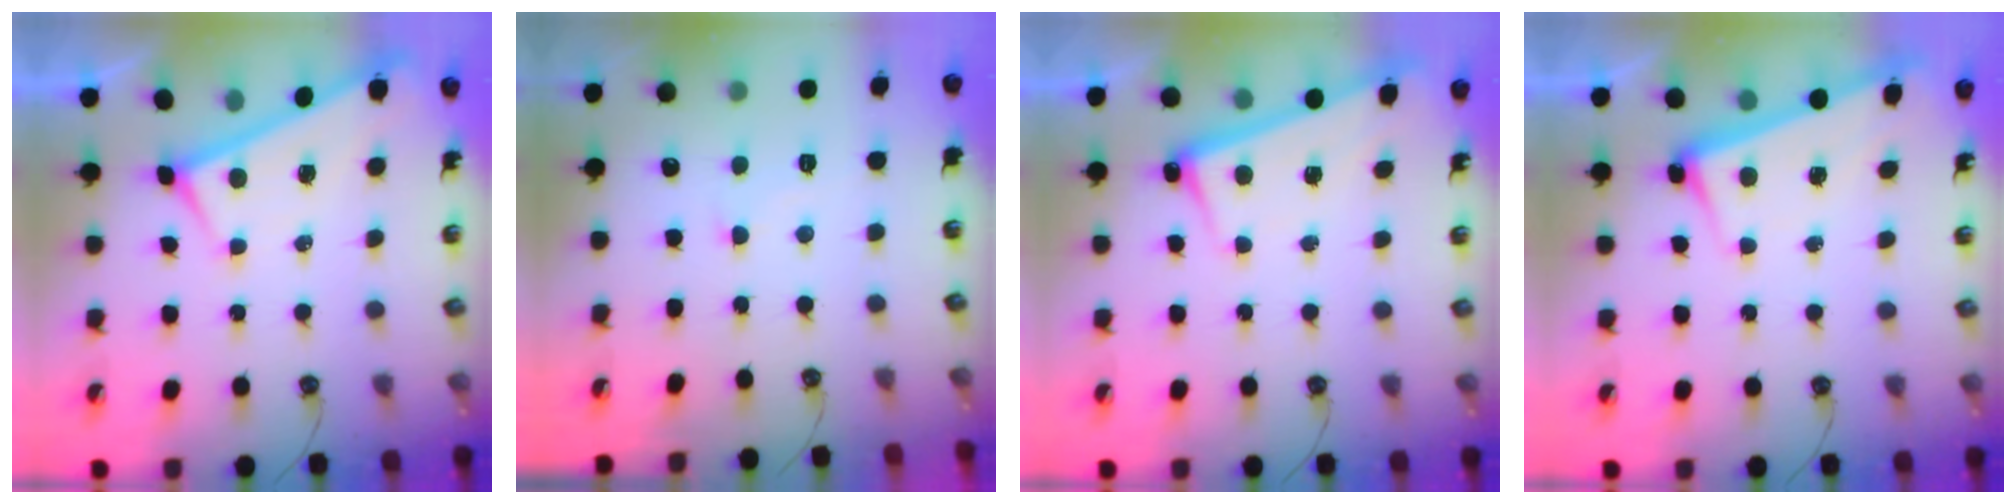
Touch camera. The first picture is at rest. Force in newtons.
{"total": 3.4, "press": 3.4, "slide": 0.5}
{"total": 2.7, "press": 2.7, "slide": 0.6}
{"total": 2.6, "press": 2.5, "slide": 0.7}